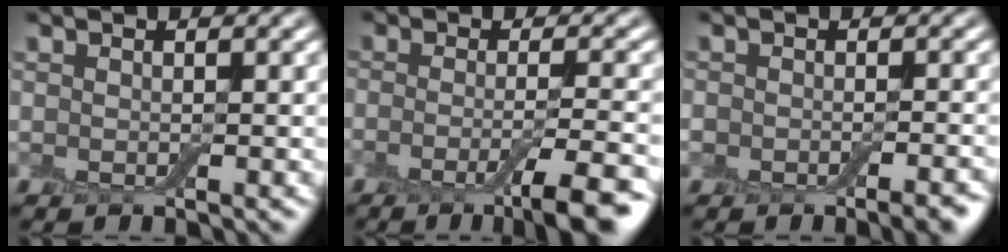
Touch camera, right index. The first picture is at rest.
{"total": 6.3, "force": [-2.9, 1.3, 5.5], "torque": [-0.075, -0.006, -0.051]}
{"total": 4.0, "force": [-2.7, 1.8, 2.3], "torque": [-0.027, 0.004, -0.030]}